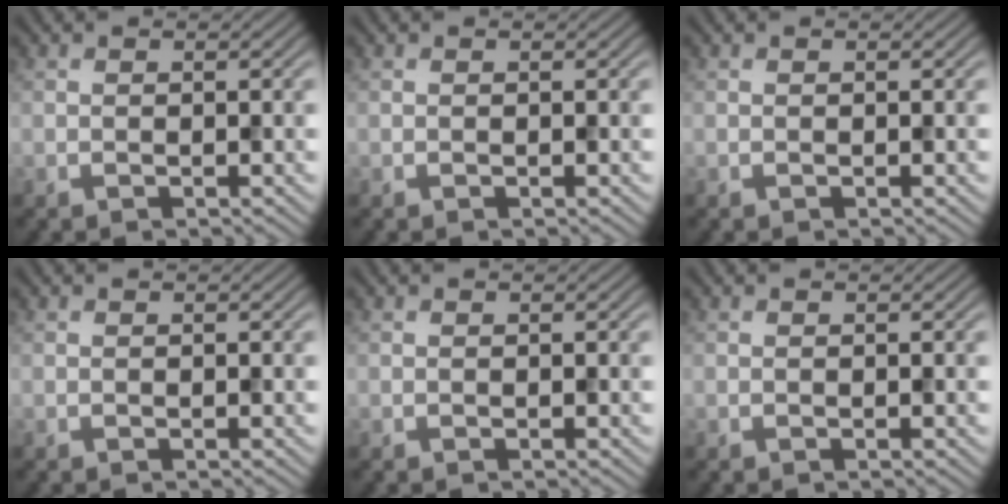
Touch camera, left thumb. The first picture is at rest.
{"total": 0.0}
{"total": 0.0}
{"total": 0.0}
{"total": 0.0}
{"total": 0.0}